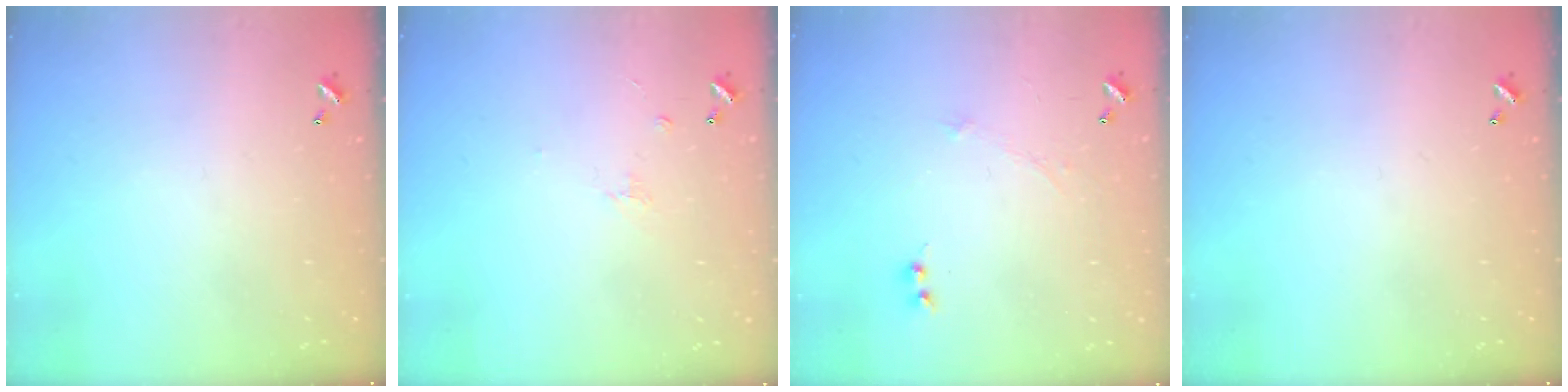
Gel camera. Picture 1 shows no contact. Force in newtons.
{"total": 1.2, "press": 1.1, "slide": 0.6}
{"total": 0.0}
{"total": 0.0}